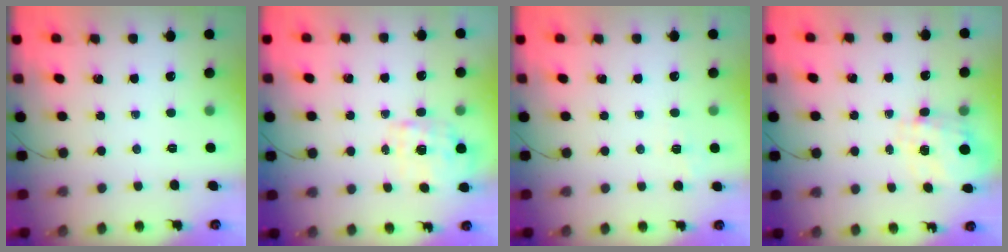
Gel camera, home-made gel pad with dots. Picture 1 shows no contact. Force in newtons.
{"total": 1.8, "press": 1.8, "slide": 0.5}
{"total": 1.2, "press": 0.0, "slide": 1.2}
{"total": 1.5, "press": 1.4, "slide": 0.3}